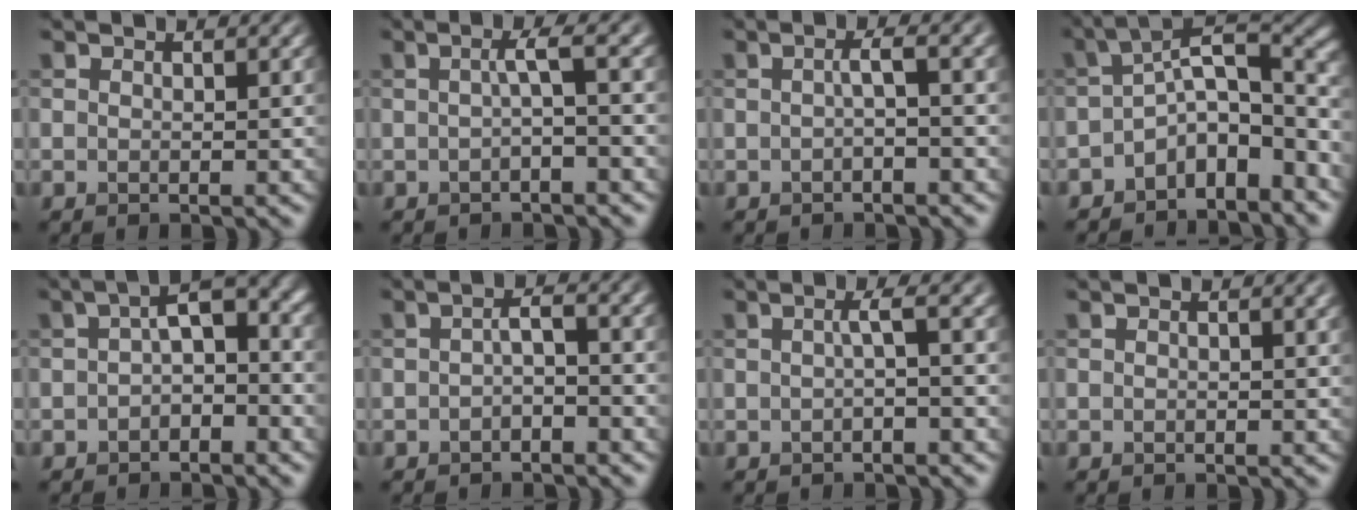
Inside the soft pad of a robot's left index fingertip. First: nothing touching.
{"total": 2.3, "force": [-0.3, 0.4, 2.3], "torque": [-0.040, 0.009, -0.011]}
{"total": 2.1, "force": [-0.3, 0.4, 2.0], "torque": [-0.032, 0.011, -0.011]}
{"total": 7.5, "force": [-3.2, 3.3, 6.0], "torque": [-0.078, 0.014, -0.073]}
{"total": 4.5, "force": [-0.6, 2.1, 3.9], "torque": [-0.054, 0.015, -0.022]}
{"total": 2.1, "force": [-0.9, 0.6, 1.8], "torque": [-0.034, 0.006, -0.021]}
{"total": 1.9, "force": [-0.2, 0.4, 1.9], "torque": [-0.031, 0.011, -0.010]}
{"total": 1.5, "force": [0.5, 0.4, 1.3], "torque": [-0.015, 0.006, 0.004]}